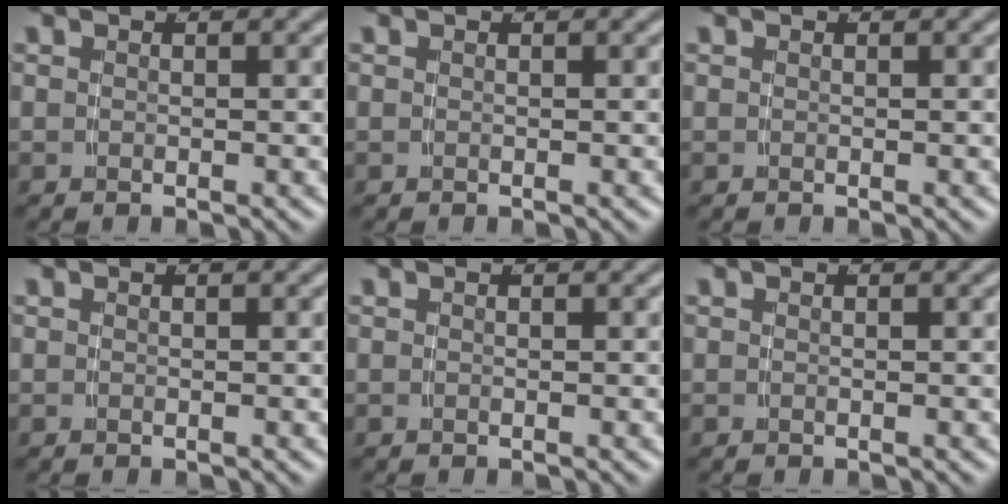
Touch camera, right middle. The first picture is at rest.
{"total": 0.0}
{"total": 0.0}
{"total": 0.0}
{"total": 0.0}
{"total": 0.0}